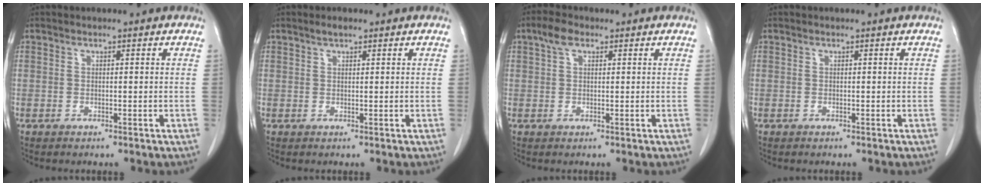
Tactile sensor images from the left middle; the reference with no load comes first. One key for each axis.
{"total": 1.2, "fx": 0.9, "fy": 0.3, "fz": 0.7, "tx": -0.016, "ty": 0.003, "tz": 0.018}
{"total": 2.8, "fx": 1.5, "fy": 1.3, "fz": 1.9, "tx": -0.043, "ty": 0.015, "tz": 0.031}
{"total": 0.0}